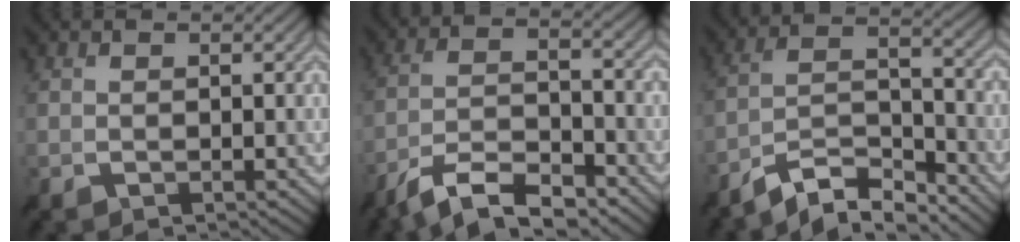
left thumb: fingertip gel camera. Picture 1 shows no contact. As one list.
[{"total": 9.8, "force": [-7.7, 2.6, 5.5], "torque": [-0.102, 0.001, -0.151]}, {"total": 8.8, "force": [-7.6, 1.9, 4.1], "torque": [-0.073, 0.011, -0.148]}]